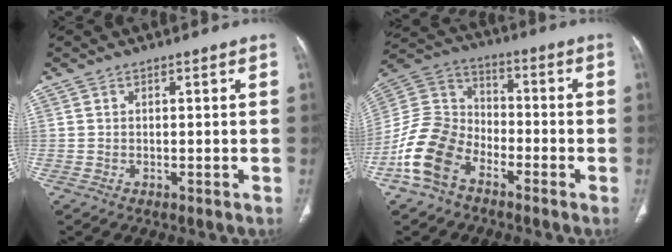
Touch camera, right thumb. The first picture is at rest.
{"total": 13.1, "force": [-7.1, 8.6, 6.8], "torque": [-0.135, 0.050, -0.151]}